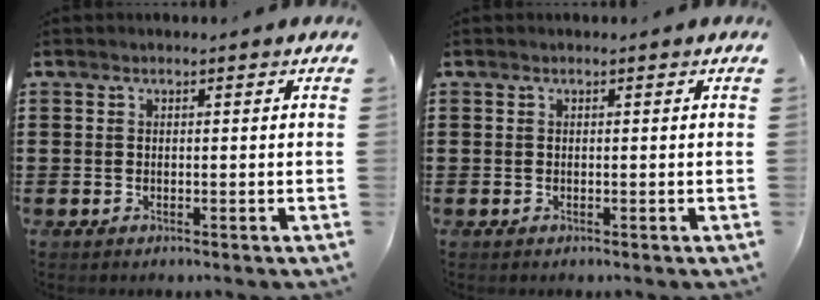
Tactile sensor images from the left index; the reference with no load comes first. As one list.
[{"total": 0.0}]